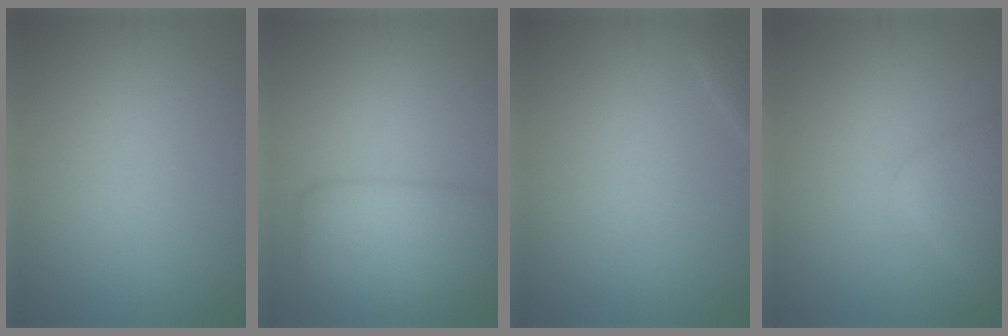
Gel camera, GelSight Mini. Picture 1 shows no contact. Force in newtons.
{"total": 5.2, "press": 5.2, "slide": 0.2}
{"total": 0.9, "press": 0.9, "slide": 0.1}
{"total": 2.8, "press": 2.8, "slide": 0.1}